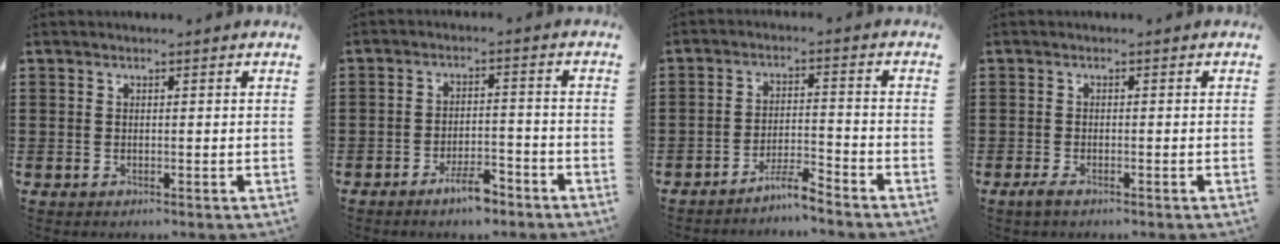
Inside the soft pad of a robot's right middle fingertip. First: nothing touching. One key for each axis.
{"total": 4.6, "fx": -3.6, "fy": 1.2, "fz": 2.6, "tx": -0.049, "ty": 0.010, "tz": -0.070}
{"total": 4.2, "fx": -3.9, "fy": 0.1, "fz": 1.7, "tx": -0.045, "ty": -0.001, "tz": -0.080}
{"total": 1.3, "fx": -0.9, "fy": 0.4, "fz": 0.9, "tx": -0.025, "ty": -0.003, "tz": -0.020}